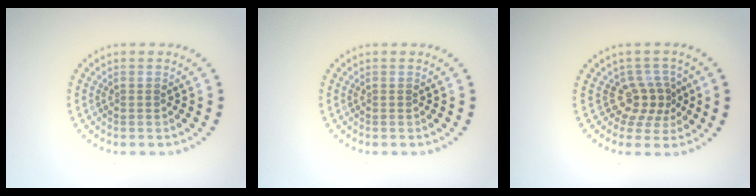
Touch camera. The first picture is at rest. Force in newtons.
{"total": 0.0}
{"total": 2.9, "press": 2.2, "slide": 2.0}